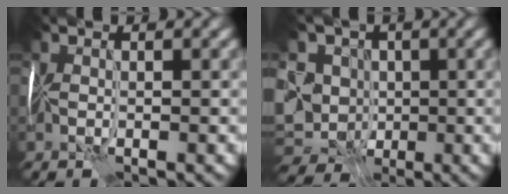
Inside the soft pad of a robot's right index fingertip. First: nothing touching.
{"total": 8.8, "force": [-0.5, 8.1, 3.3], "torque": [-0.072, 0.013, -0.019]}